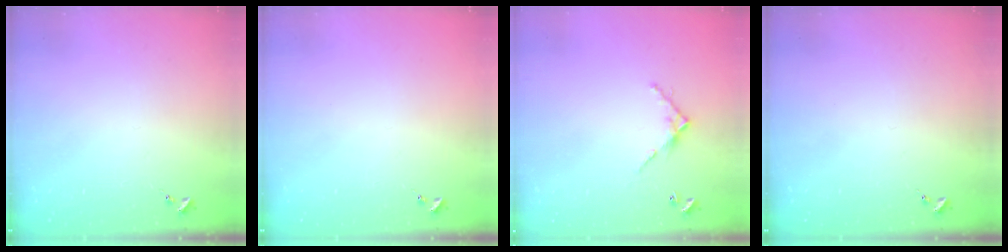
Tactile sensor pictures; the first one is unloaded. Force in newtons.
{"total": 0.0}
{"total": 6.3, "press": 6.3, "slide": 0.5}
{"total": 0.0}